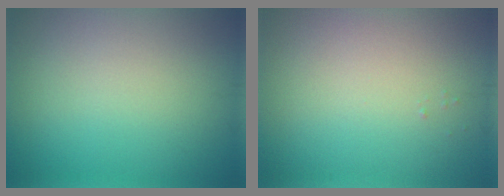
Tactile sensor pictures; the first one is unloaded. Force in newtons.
{"total": 0.0}